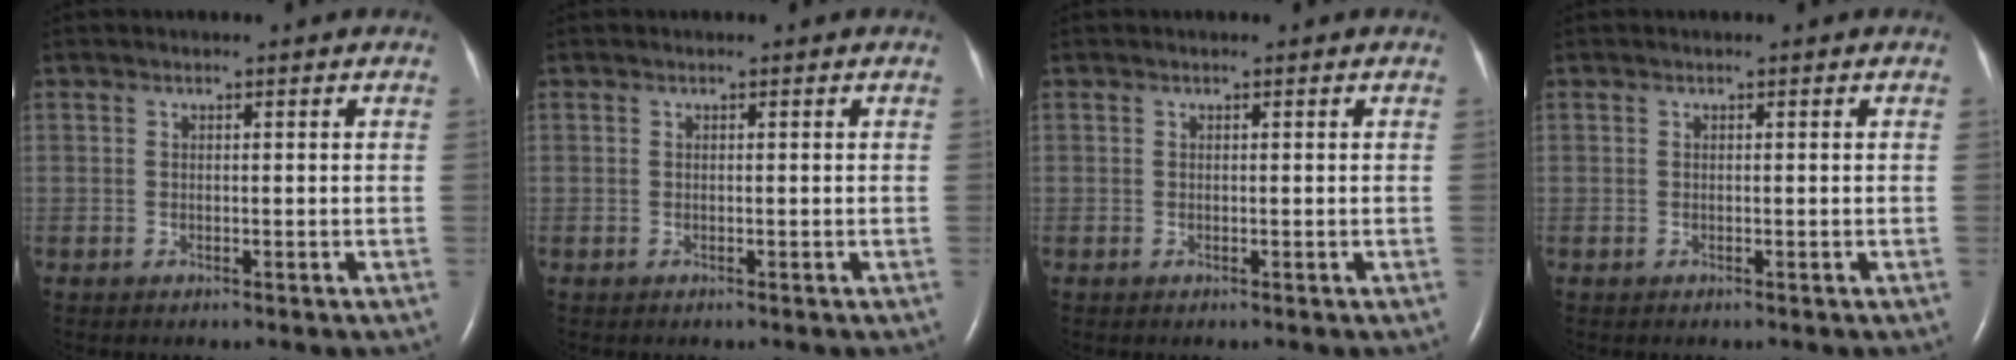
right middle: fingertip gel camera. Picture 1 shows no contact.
{"total": 0.0}
{"total": 0.0}
{"total": 0.0}